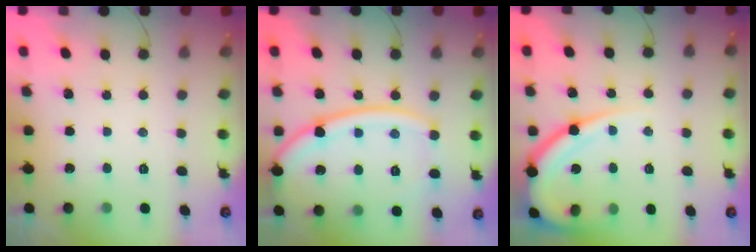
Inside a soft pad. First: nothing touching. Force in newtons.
{"total": 17.7, "press": 17.6, "slide": 1.8}
{"total": 14.8, "press": 14.7, "slide": 1.6}